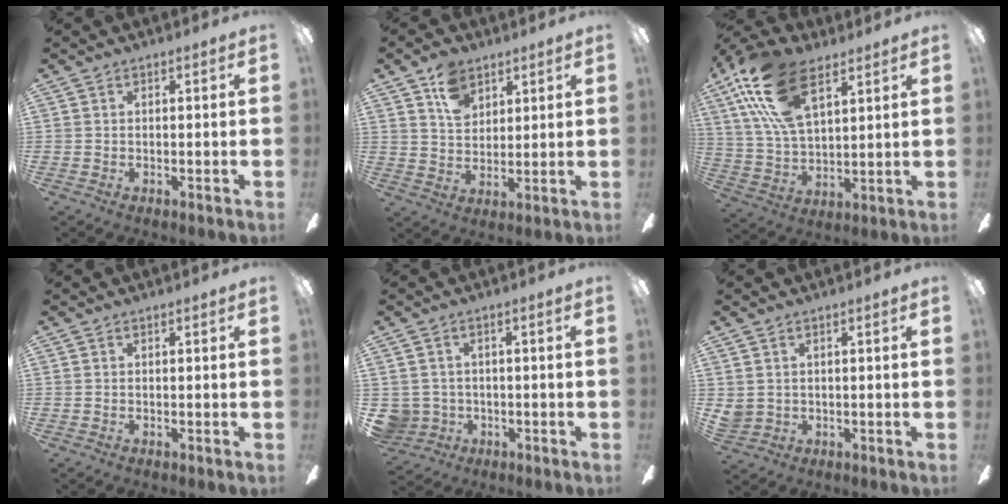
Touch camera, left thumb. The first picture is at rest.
{"total": 8.3, "force": [5.1, 5.5, 3.6], "torque": [-0.064, -0.005, 0.094]}
{"total": 19.9, "force": [10.4, 9.9, 13.8], "torque": [-0.292, -0.023, 0.182]}
{"total": 0.0}
{"total": 4.7, "force": [-0.5, 4.6, 0.5], "torque": [-0.034, 0.004, -0.007]}
{"total": 2.3, "force": [0.7, 2.1, 0.5], "torque": [-0.015, 0.004, 0.014]}